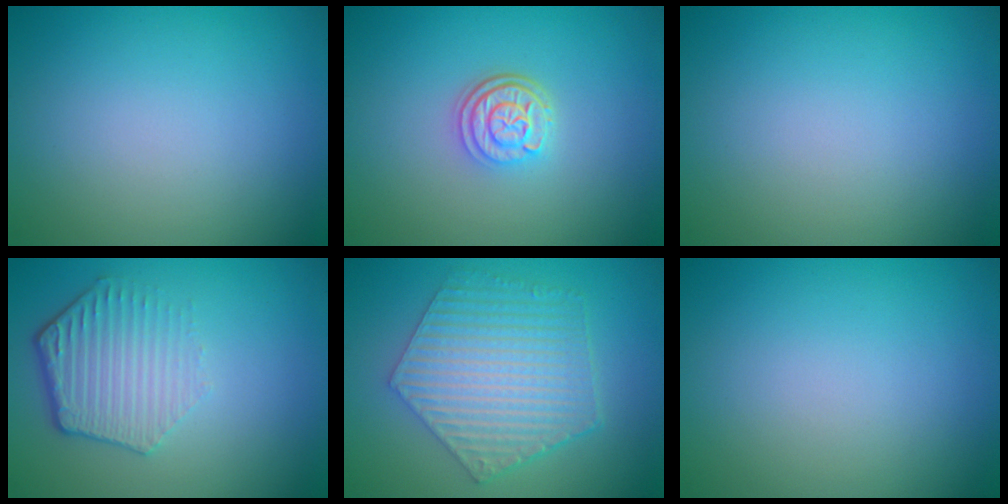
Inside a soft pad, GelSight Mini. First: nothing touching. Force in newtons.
{"total": 2.9, "press": 2.4, "slide": 1.7}
{"total": 0.0}
{"total": 4.3, "press": 3.3, "slide": 2.7}
{"total": 6.2, "press": 4.5, "slide": 4.2}
{"total": 0.0}